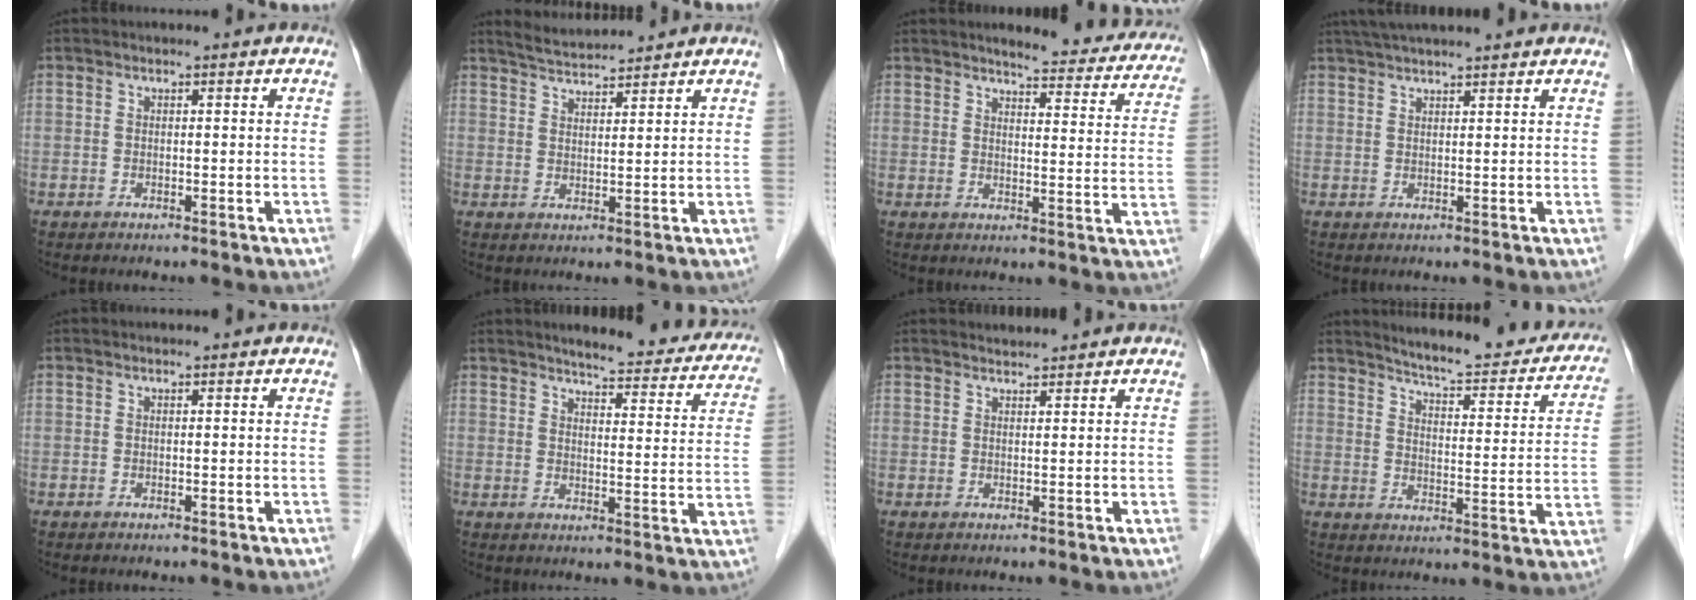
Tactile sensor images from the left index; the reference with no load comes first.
{"total": 4.6, "force": [4.6, -0.1, 0.5], "torque": [-0.016, 0.021, 0.086]}
{"total": 15.3, "force": [14.0, 3.0, 5.5], "torque": [-0.036, -0.036, 0.139]}
{"total": 10.2, "force": [8.9, 0.5, 4.9], "torque": [-0.079, 0.043, 0.123]}
{"total": 0.0}
{"total": 18.3, "force": [16.6, 3.4, 7.0], "torque": [-0.063, -0.039, 0.179]}
{"total": 1.5, "force": [1.5, -0.1, -0.2], "torque": [-0.006, 0.008, 0.030]}
{"total": 21.5, "force": [19.3, 3.8, 8.7], "torque": [-0.105, -0.045, 0.230]}